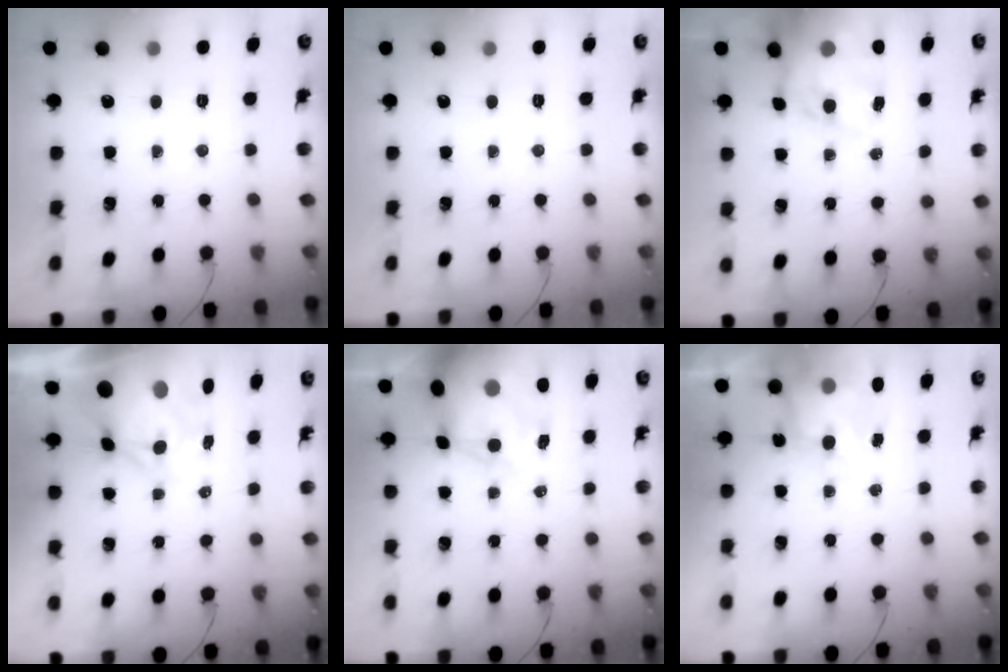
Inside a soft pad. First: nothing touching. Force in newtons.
{"total": 0.0}
{"total": 15.9, "press": 15.4, "slide": 4.0}
{"total": 13.6, "press": 13.2, "slide": 3.1}
{"total": 12.3, "press": 11.8, "slide": 3.3}
{"total": 7.1, "press": 7.1, "slide": 0.1}